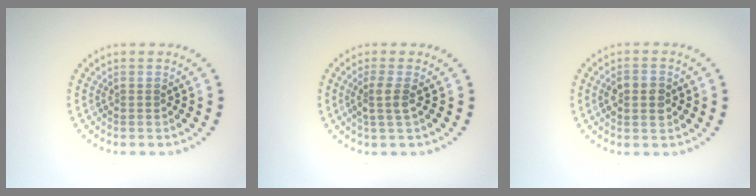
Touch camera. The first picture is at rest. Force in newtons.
{"total": 1.9, "press": 1.5, "slide": 1.1}
{"total": 3.1, "press": 3.1, "slide": 0.1}